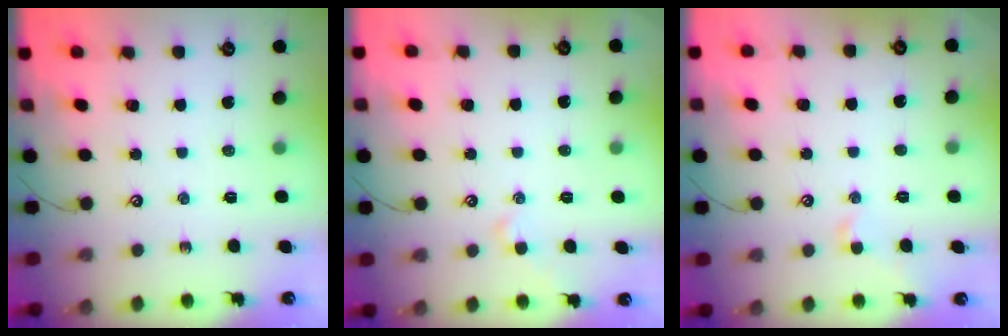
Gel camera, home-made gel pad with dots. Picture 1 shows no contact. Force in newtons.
{"total": 1.9, "press": 1.8, "slide": 0.4}
{"total": 0.5, "press": 0.2, "slide": 0.5}